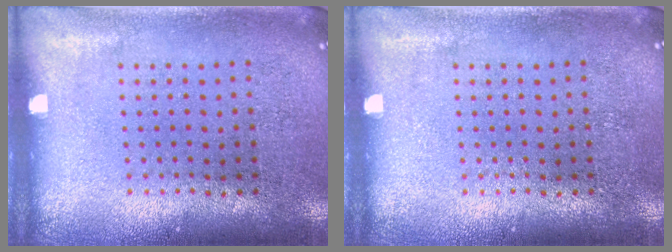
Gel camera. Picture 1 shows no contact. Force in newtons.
{"total": 0.0}